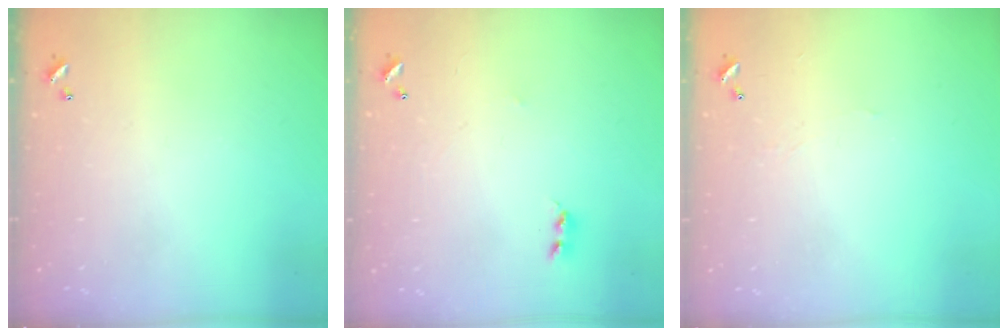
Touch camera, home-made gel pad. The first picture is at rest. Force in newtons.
{"total": 1.6, "press": 1.6, "slide": 0.4}
{"total": 0.9, "press": 0.7, "slide": 0.4}